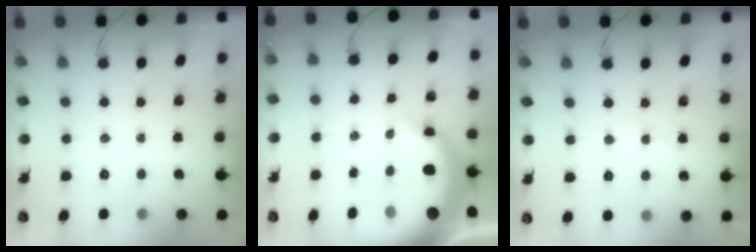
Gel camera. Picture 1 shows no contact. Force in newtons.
{"total": 11.4, "press": 11.2, "slide": 2.0}
{"total": 2.6, "press": 2.5, "slide": 0.8}